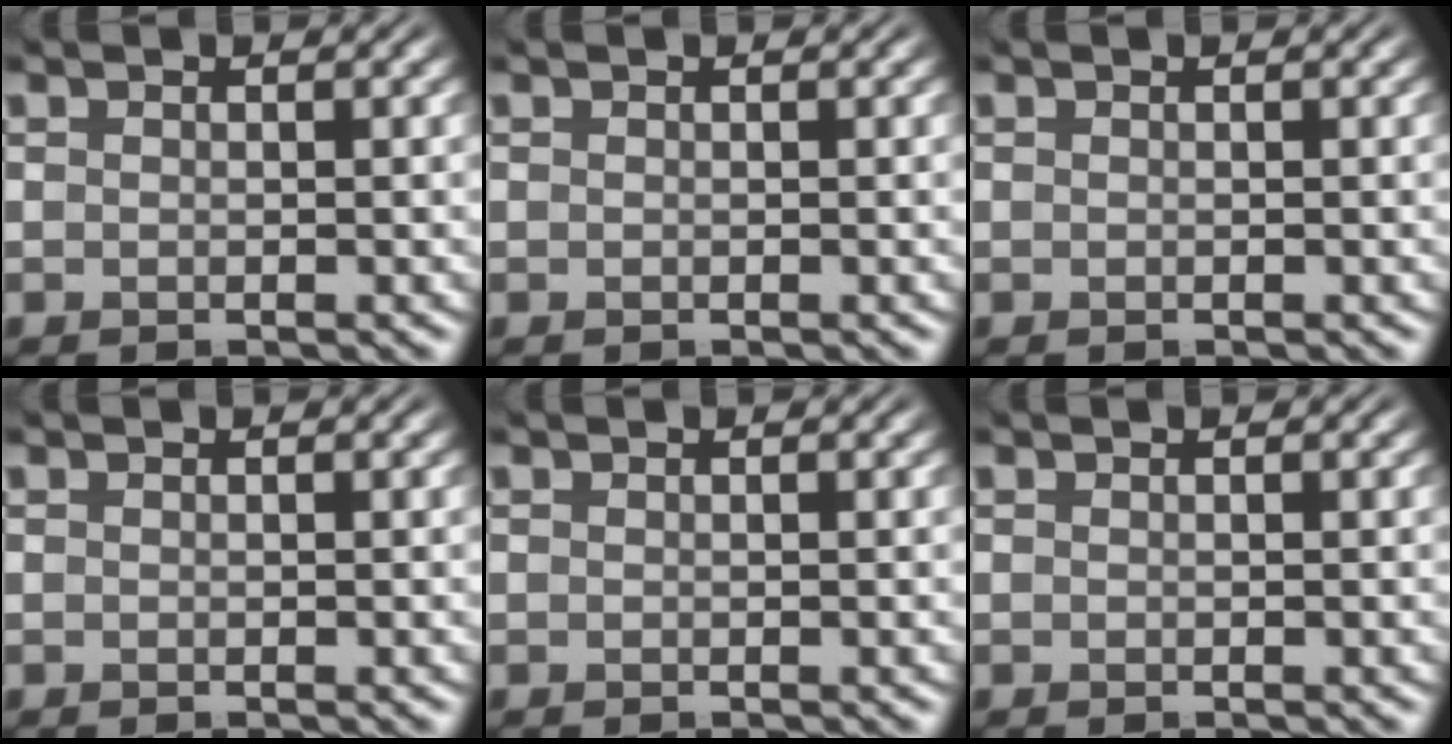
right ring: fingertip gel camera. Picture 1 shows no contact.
{"total": 0.0}
{"total": 0.0}
{"total": 0.0}
{"total": 0.0}
{"total": 0.0}